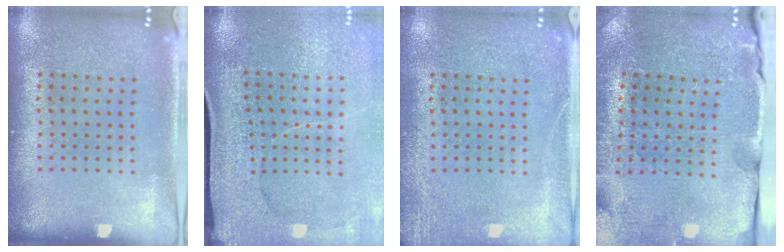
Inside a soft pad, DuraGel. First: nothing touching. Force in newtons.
{"total": 3.8, "press": 3.1, "slide": 2.1}
{"total": 2.8, "press": 2.7, "slide": 0.4}
{"total": 3.6, "press": 3.6, "slide": 0.4}